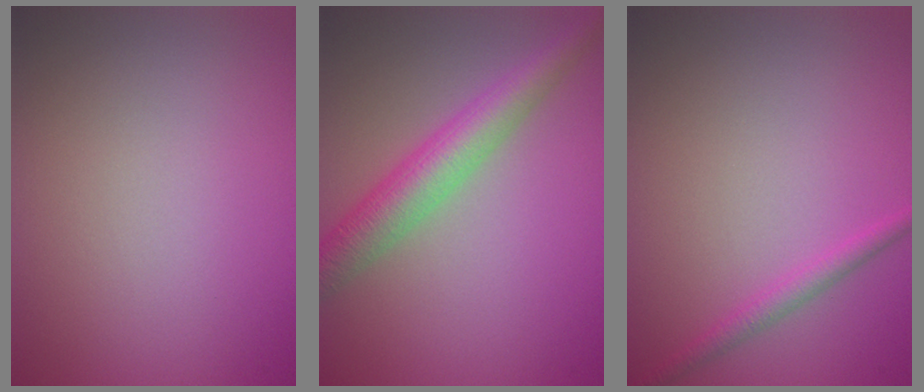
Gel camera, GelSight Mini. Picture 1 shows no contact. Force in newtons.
{"total": 5.0, "press": 5.0, "slide": 0.1}
{"total": 1.4, "press": 1.4, "slide": 0.0}